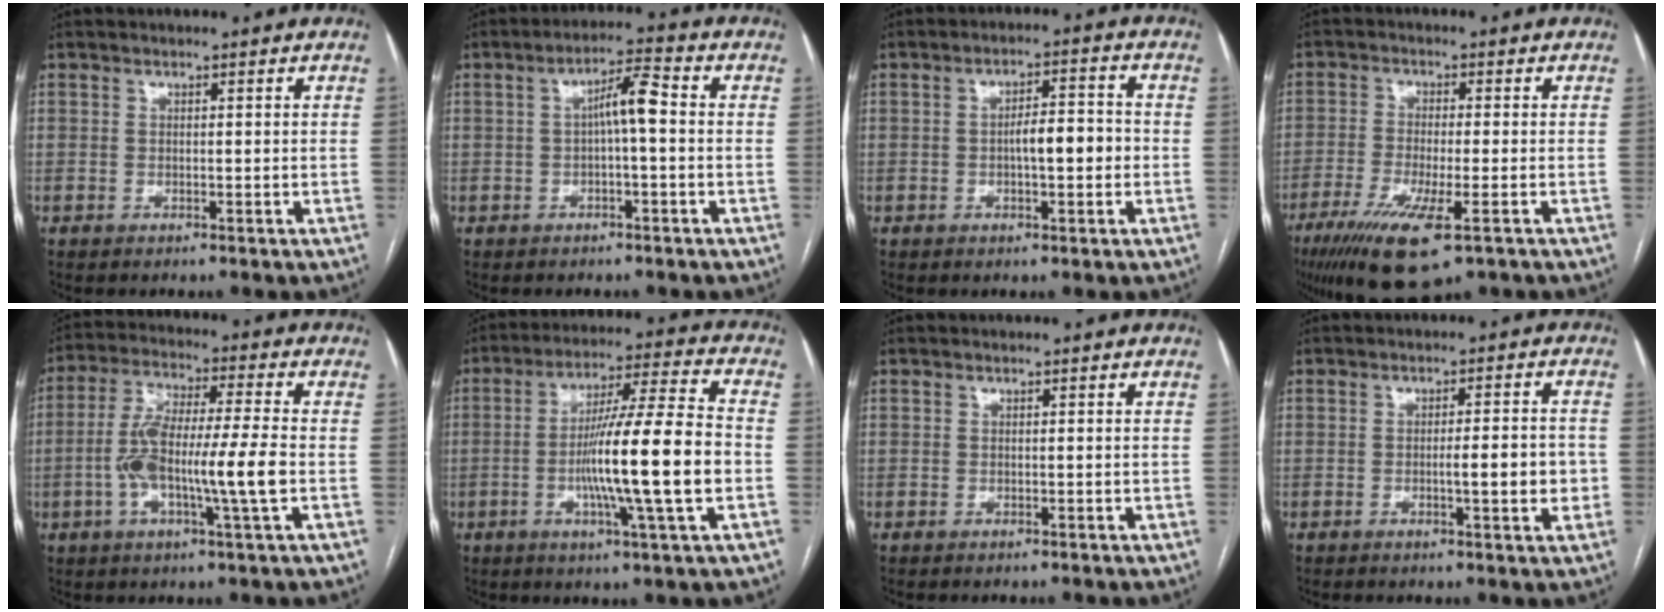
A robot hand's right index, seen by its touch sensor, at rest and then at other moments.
{"total": 5.2, "force": [0.0, 0.7, 5.1], "torque": [-0.085, 0.018, 0.000]}
{"total": 5.5, "force": [-0.8, 1.5, 5.2], "torque": [-0.086, 0.014, -0.011]}
{"total": 11.8, "force": [-6.6, 2.2, 9.5], "torque": [-0.171, -0.031, -0.109]}
{"total": 12.6, "force": [-2.4, 0.6, 12.3], "torque": [-0.239, 0.005, -0.051]}
{"total": 16.1, "force": [-2.9, -0.6, 15.9], "torque": [-0.273, -0.004, -0.058]}
{"total": 0.0}
{"total": 5.8, "force": [-1.1, 0.7, 5.6], "torque": [-0.082, 0.001, -0.014]}